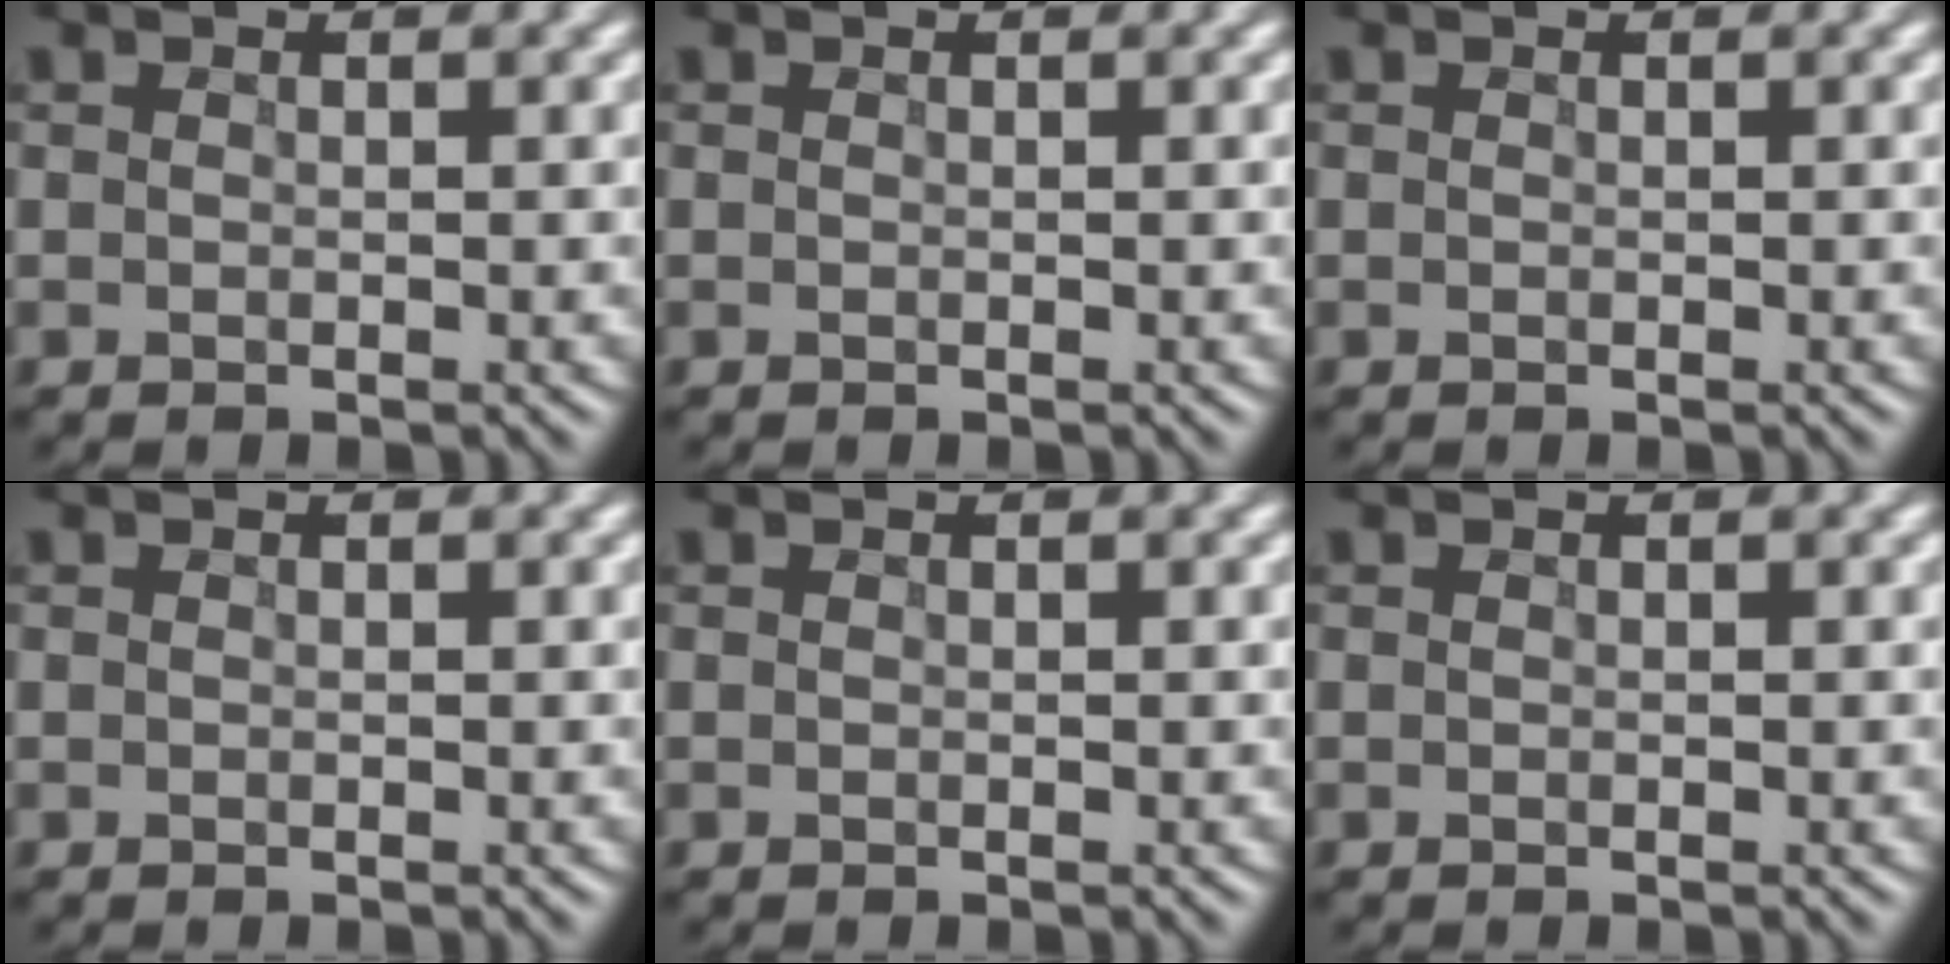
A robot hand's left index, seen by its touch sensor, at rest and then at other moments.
{"total": 0.0}
{"total": 0.0}
{"total": 0.0}
{"total": 0.0}
{"total": 0.0}